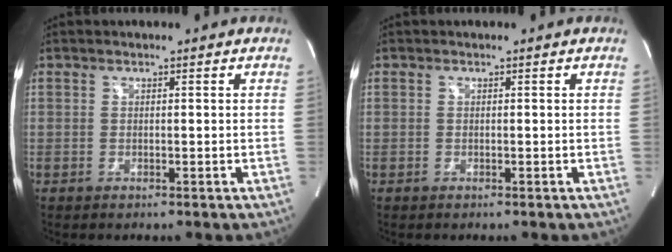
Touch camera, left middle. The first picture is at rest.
{"total": 0.0}